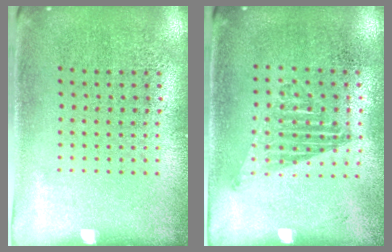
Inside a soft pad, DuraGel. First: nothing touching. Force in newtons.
{"total": 1.3, "press": 1.0, "slide": 0.8}